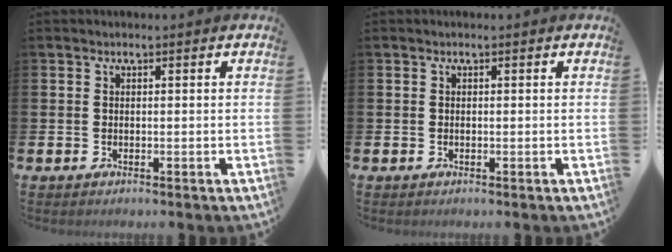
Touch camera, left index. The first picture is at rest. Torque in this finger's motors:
{"motor_torque": [-0.06, 0.09, 0.00, -0.01]}